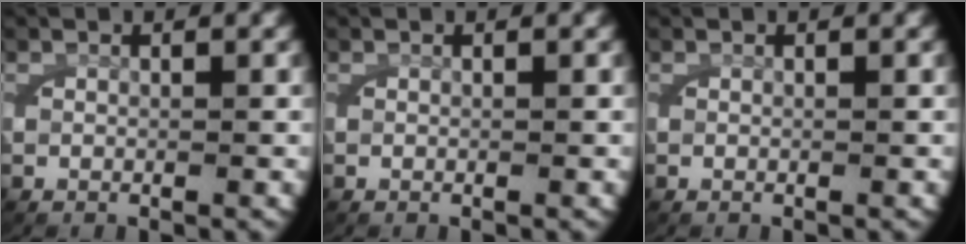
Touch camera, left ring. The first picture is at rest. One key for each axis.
{"total": 0.0}
{"total": 0.0}